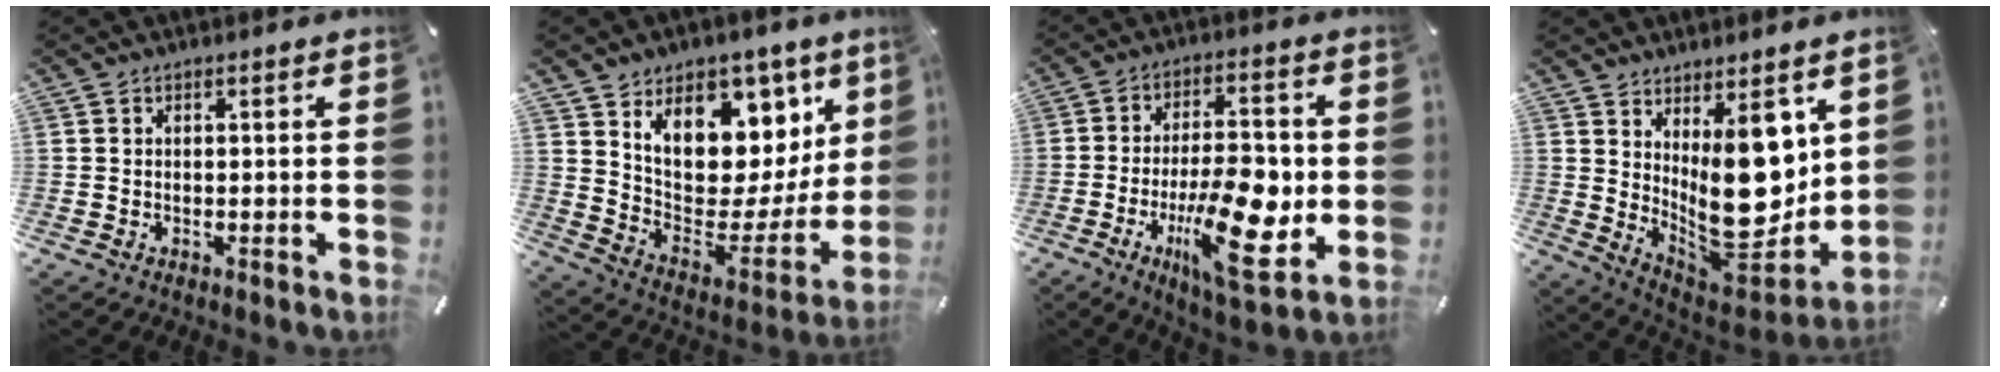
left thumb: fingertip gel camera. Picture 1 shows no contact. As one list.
[{"total": 14.3, "force": [7.2, 10.0, 7.3], "torque": [-0.092, -0.084, 0.125]}, {"total": 19.6, "force": [-4.8, 8.5, 17.0], "torque": [-0.275, -0.003, -0.069]}, {"total": 18.8, "force": [4.7, 11.2, 14.4], "torque": [-0.179, -0.073, 0.098]}]